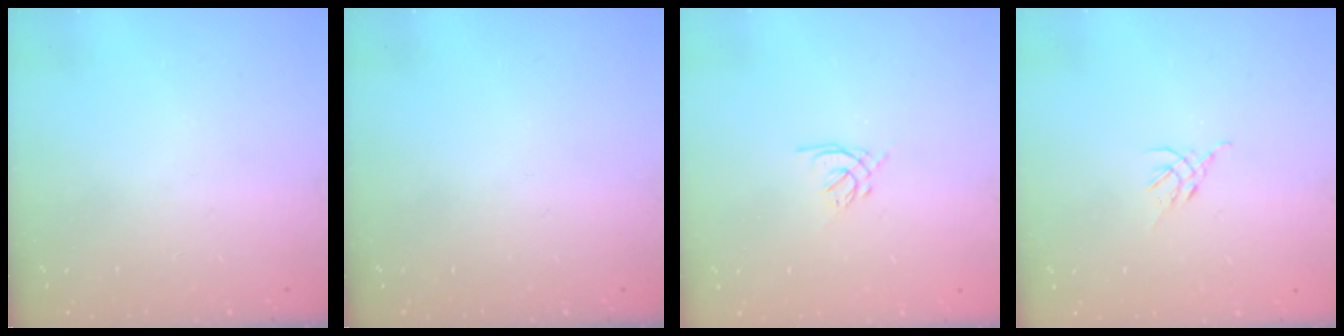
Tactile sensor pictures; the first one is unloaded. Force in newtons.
{"total": 0.0}
{"total": 1.6, "press": 1.5, "slide": 0.6}
{"total": 2.7, "press": 2.6, "slide": 0.7}